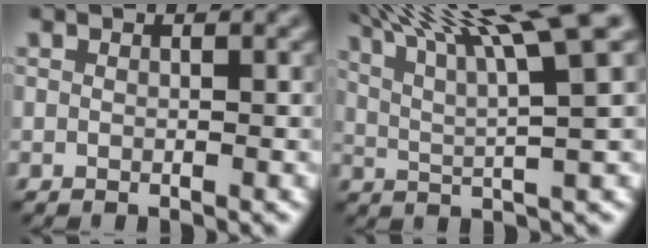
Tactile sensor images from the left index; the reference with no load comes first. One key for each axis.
{"total": 11.7, "fx": 7.1, "fy": 2.1, "fz": 9.0, "tx": -0.134, "ty": 0.031, "tz": 0.103}